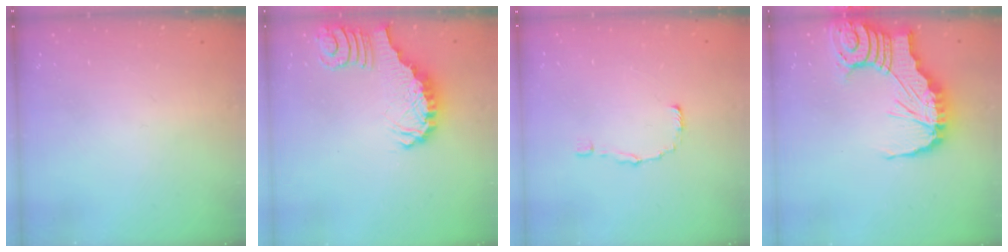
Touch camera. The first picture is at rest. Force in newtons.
{"total": 2.7, "press": 2.7, "slide": 0.5}
{"total": 1.0, "press": 1.0, "slide": 0.1}
{"total": 14.0, "press": 13.9, "slide": 1.9}